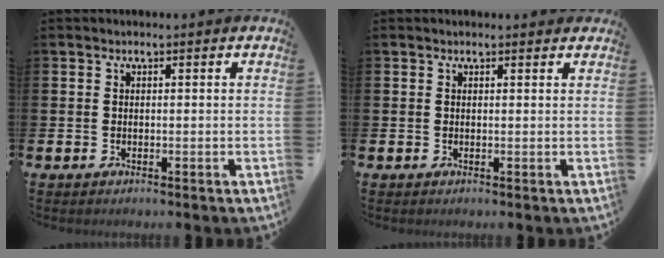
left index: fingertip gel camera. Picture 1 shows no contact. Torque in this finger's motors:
{"motor_torque": [0.94, -1.20, -0.03, -0.01]}